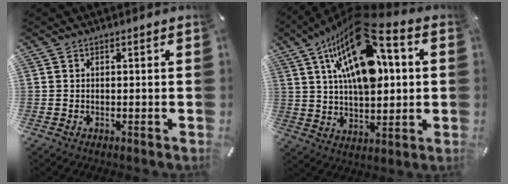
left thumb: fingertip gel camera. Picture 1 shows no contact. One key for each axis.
{"total": 23.5, "fx": 9.1, "fy": 11.9, "fz": 18.2, "tx": -0.325, "ty": -0.035, "tz": 0.142}